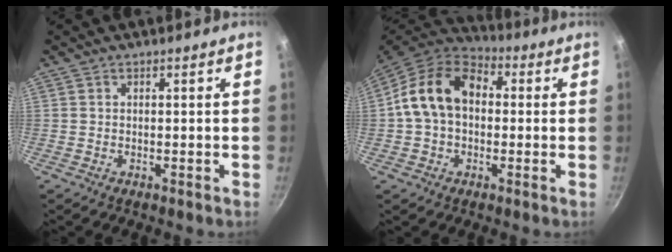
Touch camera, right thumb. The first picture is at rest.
{"total": 14.1, "force": [1.2, 10.2, 9.7], "torque": [-0.144, 0.033, 0.003]}